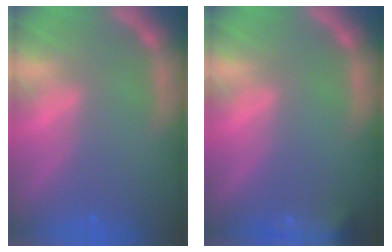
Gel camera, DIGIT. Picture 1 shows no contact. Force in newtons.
{"total": 9.0}